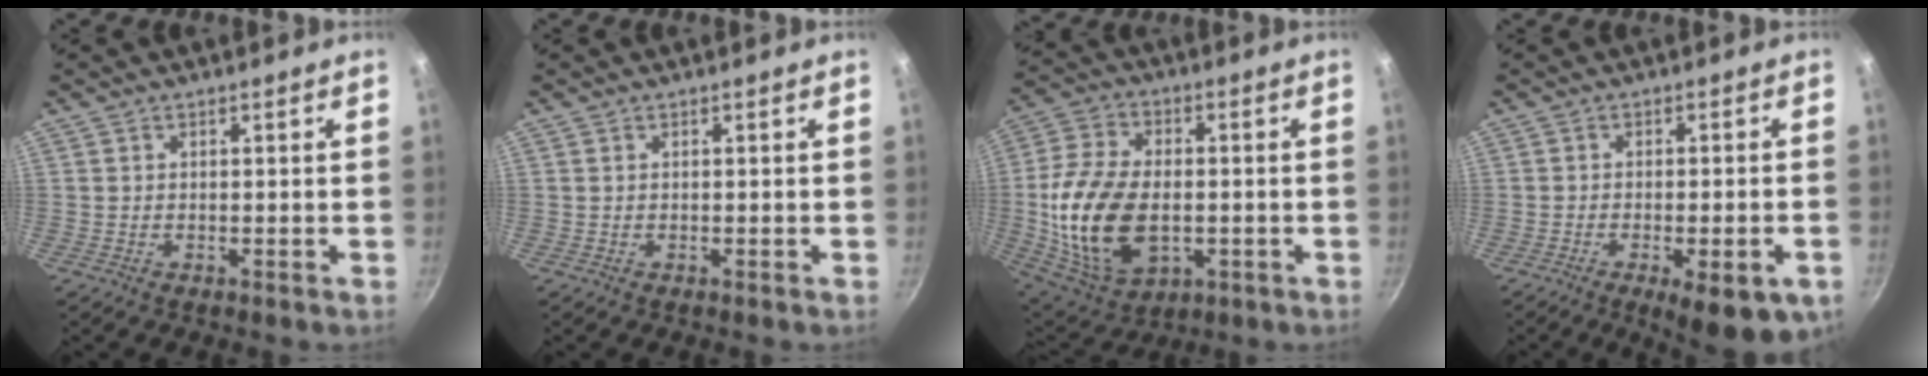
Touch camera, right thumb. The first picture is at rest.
{"total": 0.0}
{"total": 20.3, "force": [-2.3, 12.6, 15.7], "torque": [-0.305, 0.008, -0.030]}
{"total": 10.5, "force": [-4.5, 3.3, 8.8], "torque": [-0.104, 0.007, -0.055]}